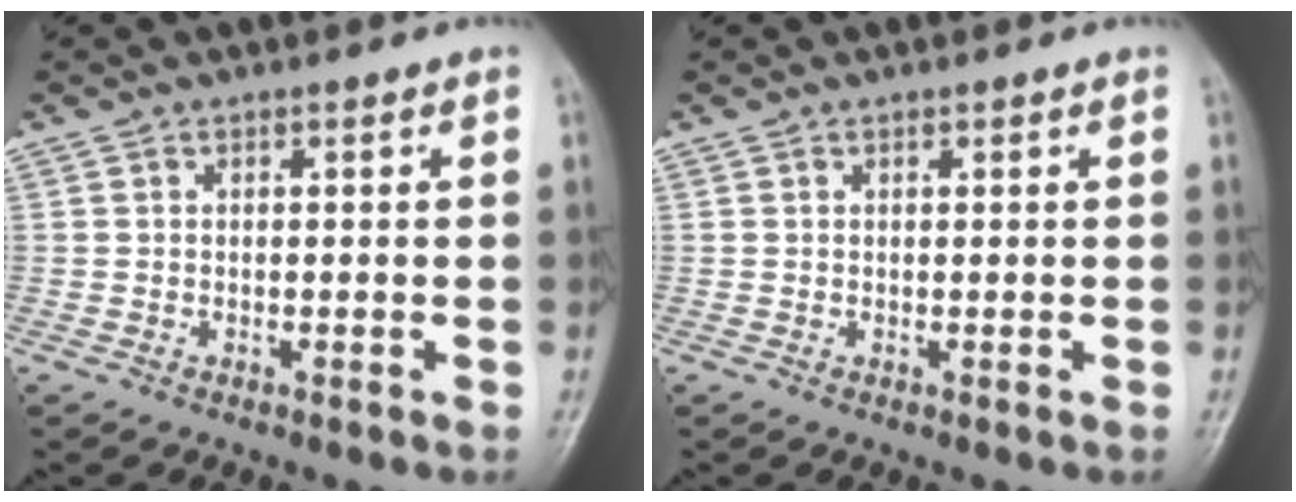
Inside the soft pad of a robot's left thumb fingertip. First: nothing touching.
{"total": 0.6, "force": [0.5, 0.2, 0.3], "torque": [-0.007, -0.003, 0.007]}